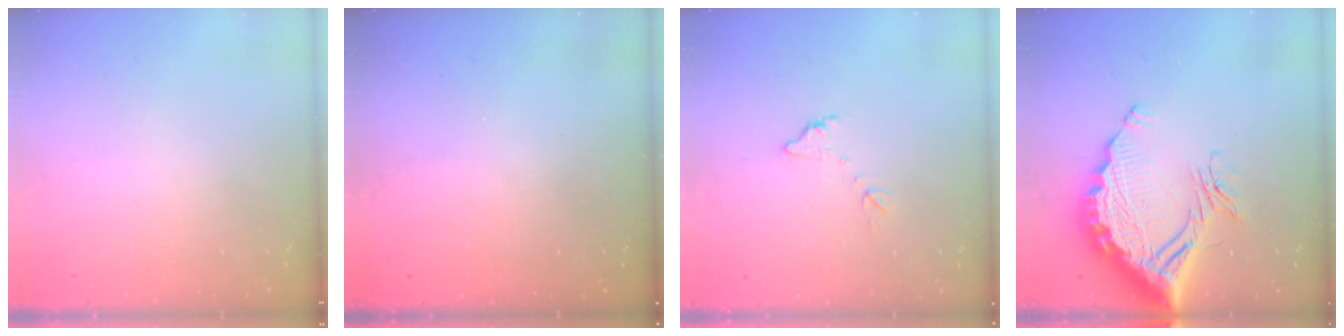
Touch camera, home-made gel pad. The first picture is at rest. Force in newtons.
{"total": 3.1, "press": 3.1, "slide": 0.1}
{"total": 8.0, "press": 8.0, "slide": 0.4}
{"total": 19.1, "press": 19.0, "slide": 1.9}